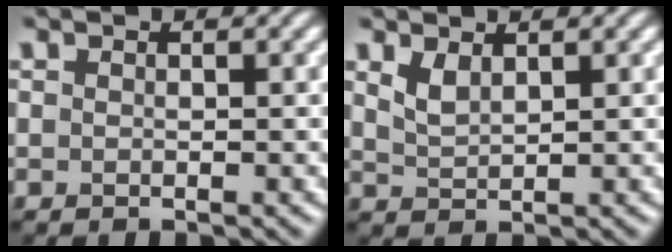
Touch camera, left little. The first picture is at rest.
{"total": 1.7, "force": [1.1, 0.7, 1.1], "torque": [-0.029, -0.001, 0.028]}